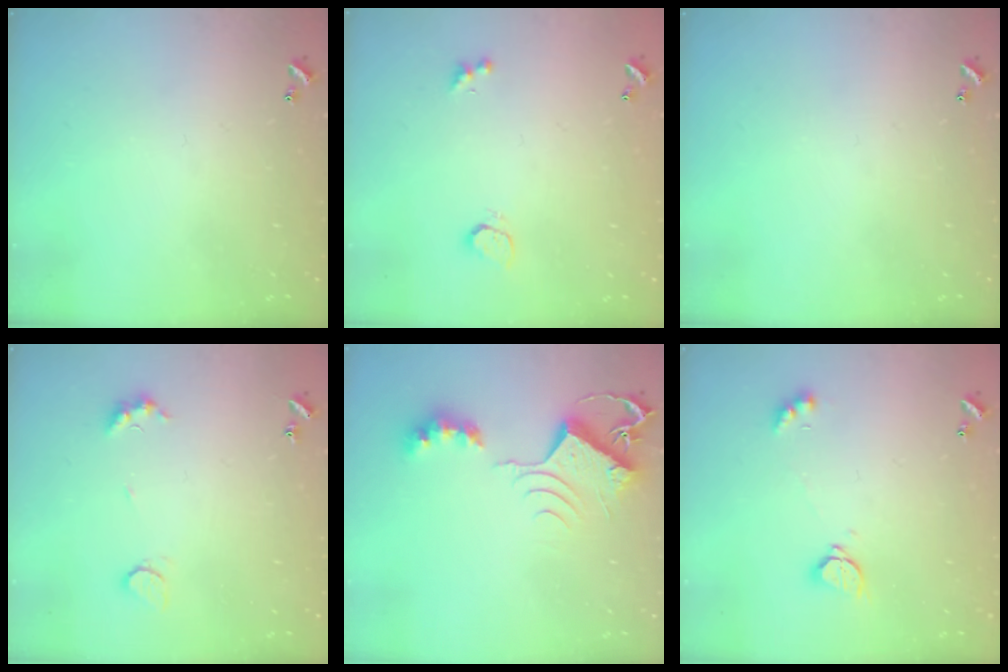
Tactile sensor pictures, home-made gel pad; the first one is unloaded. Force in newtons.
{"total": 2.2, "press": 1.9, "slide": 1.1}
{"total": 0.0}
{"total": 4.5, "press": 4.4, "slide": 1.0}
{"total": 9.1, "press": 9.1, "slide": 0.2}
{"total": 2.3, "press": 2.3, "slide": 0.3}